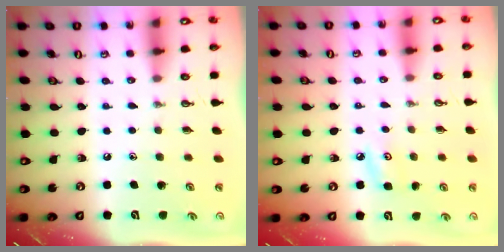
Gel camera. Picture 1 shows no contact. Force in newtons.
{"total": 5.1, "press": 5.0, "slide": 0.7}